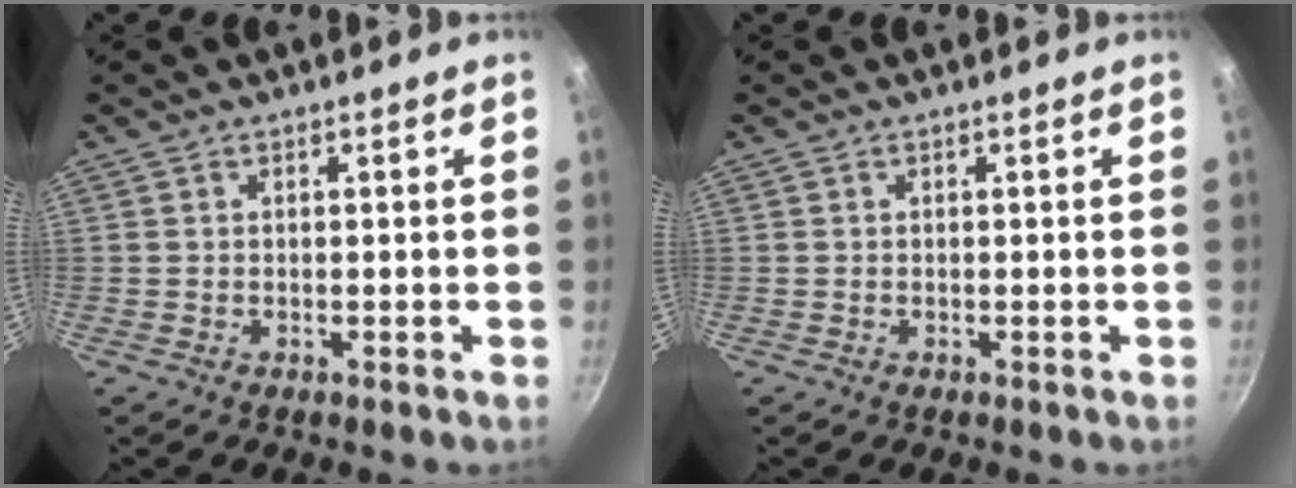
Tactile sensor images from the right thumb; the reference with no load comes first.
{"total": 0.0}